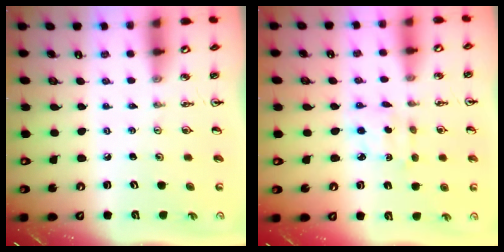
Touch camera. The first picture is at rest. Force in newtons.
{"total": 2.9, "press": 2.9, "slide": 0.6}